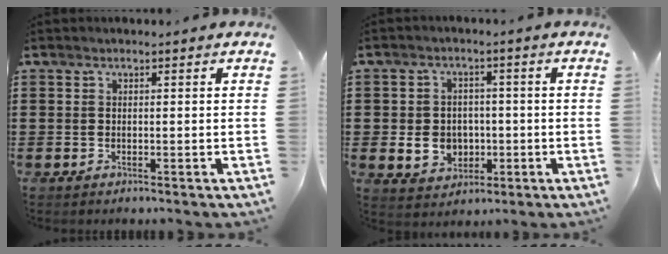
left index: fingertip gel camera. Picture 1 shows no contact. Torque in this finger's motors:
{"motor_torque": [0.96, -0.02, 0.23, 0.07]}